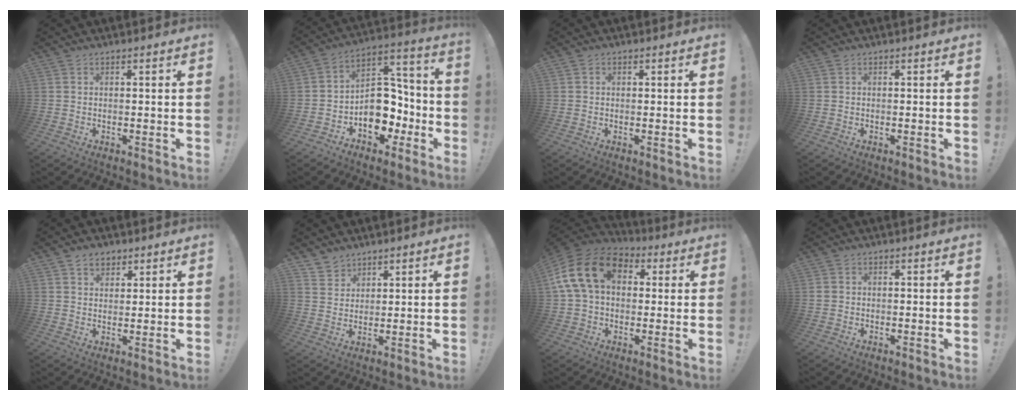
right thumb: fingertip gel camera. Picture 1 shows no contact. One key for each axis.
{"total": 13.6, "fx": -4.5, "fy": 11.1, "fz": 6.4, "tx": -0.055, "ty": 0.019, "tz": -0.066}
{"total": 0.7, "fx": 0.1, "fy": 0.7, "fz": 0.1, "tx": -0.006, "ty": 0.005, "tz": 0.002}
{"total": 0.0}
{"total": 4.7, "fx": 3.0, "fy": 3.3, "fz": 1.7, "tx": -0.013, "ty": -0.012, "tz": 0.052}
{"total": 4.4, "fx": 3.5, "fy": 2.6, "fz": 0.1, "tx": -0.004, "ty": -0.029, "tz": 0.067}
{"total": 17.2, "fx": 4.6, "fy": 11.9, "fz": 11.5, "tx": -0.209, "ty": 0.007, "tz": 0.084}
{"total": 1.1, "fx": -0.2, "fy": 1.0, "fz": 0.5, "tx": -0.008, "ty": 0.002, "tz": -0.003}